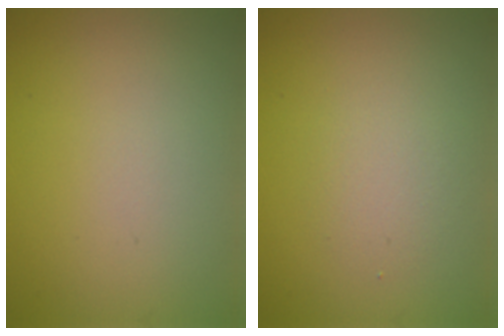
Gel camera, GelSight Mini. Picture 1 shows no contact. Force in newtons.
{"total": 2.0, "press": 1.9, "slide": 0.2}